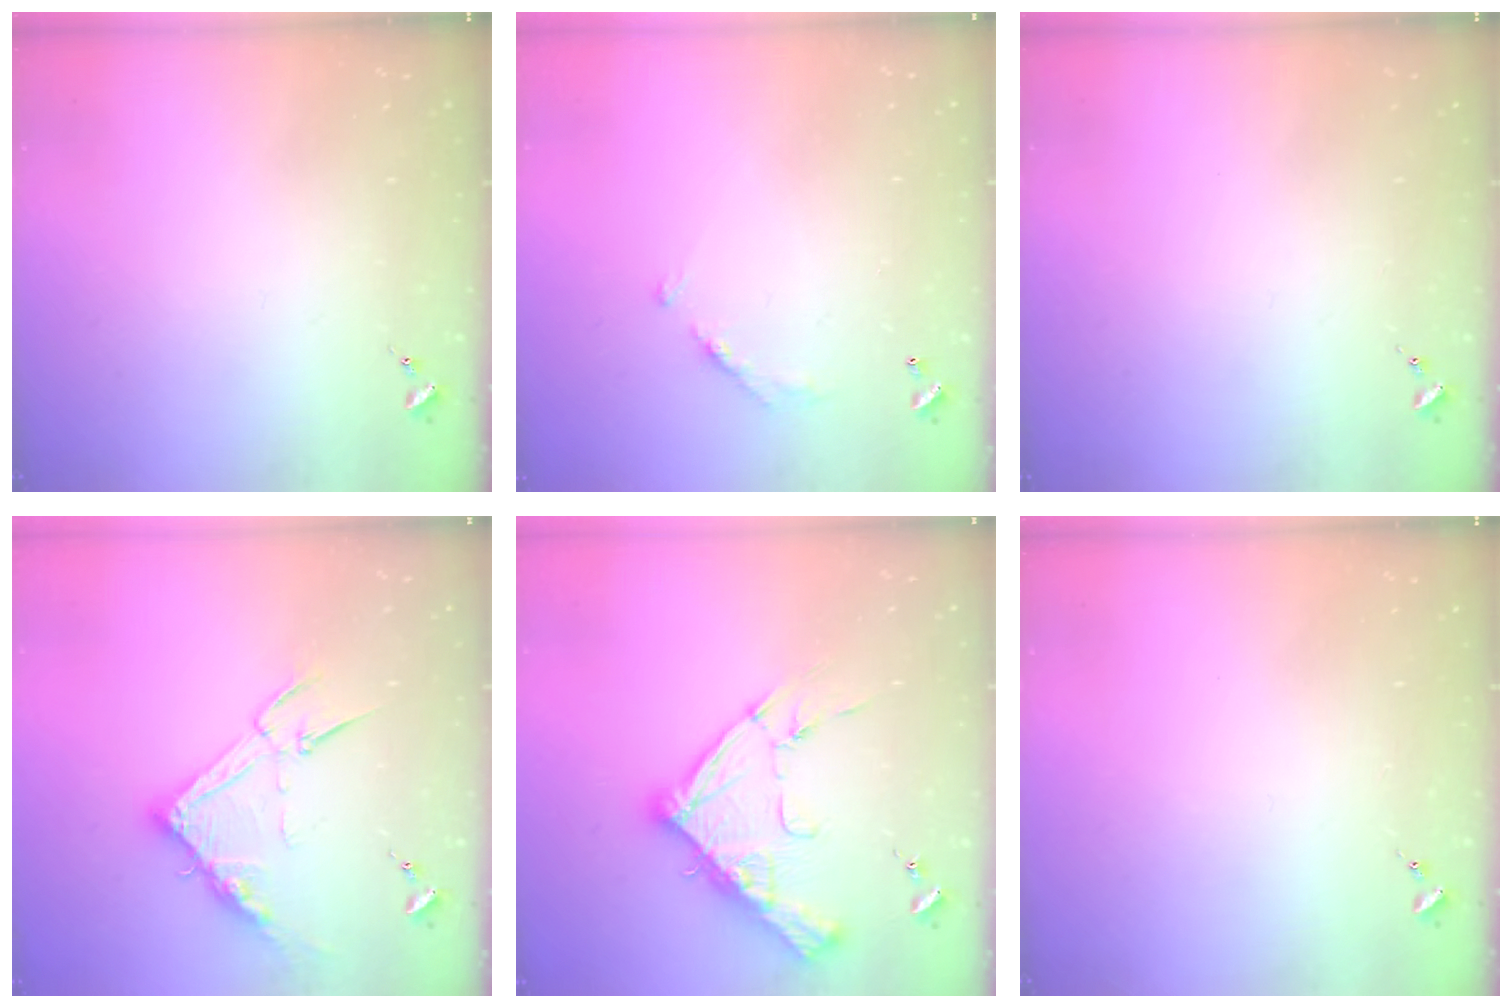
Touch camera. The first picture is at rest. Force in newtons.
{"total": 6.5, "press": 6.5, "slide": 0.4}
{"total": 0.0}
{"total": 13.9, "press": 13.8, "slide": 0.9}
{"total": 17.3, "press": 17.2, "slide": 1.6}
{"total": 0.0}